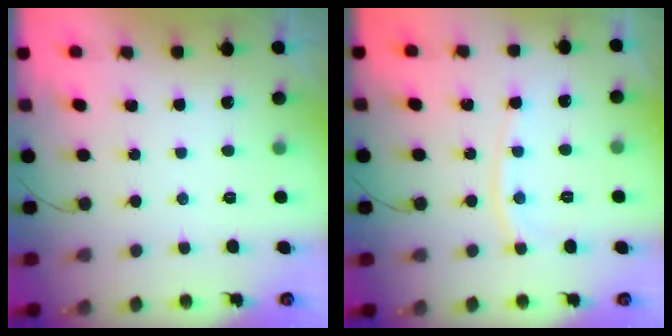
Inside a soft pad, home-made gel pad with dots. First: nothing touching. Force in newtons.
{"total": 7.1, "press": 7.0, "slide": 0.3}